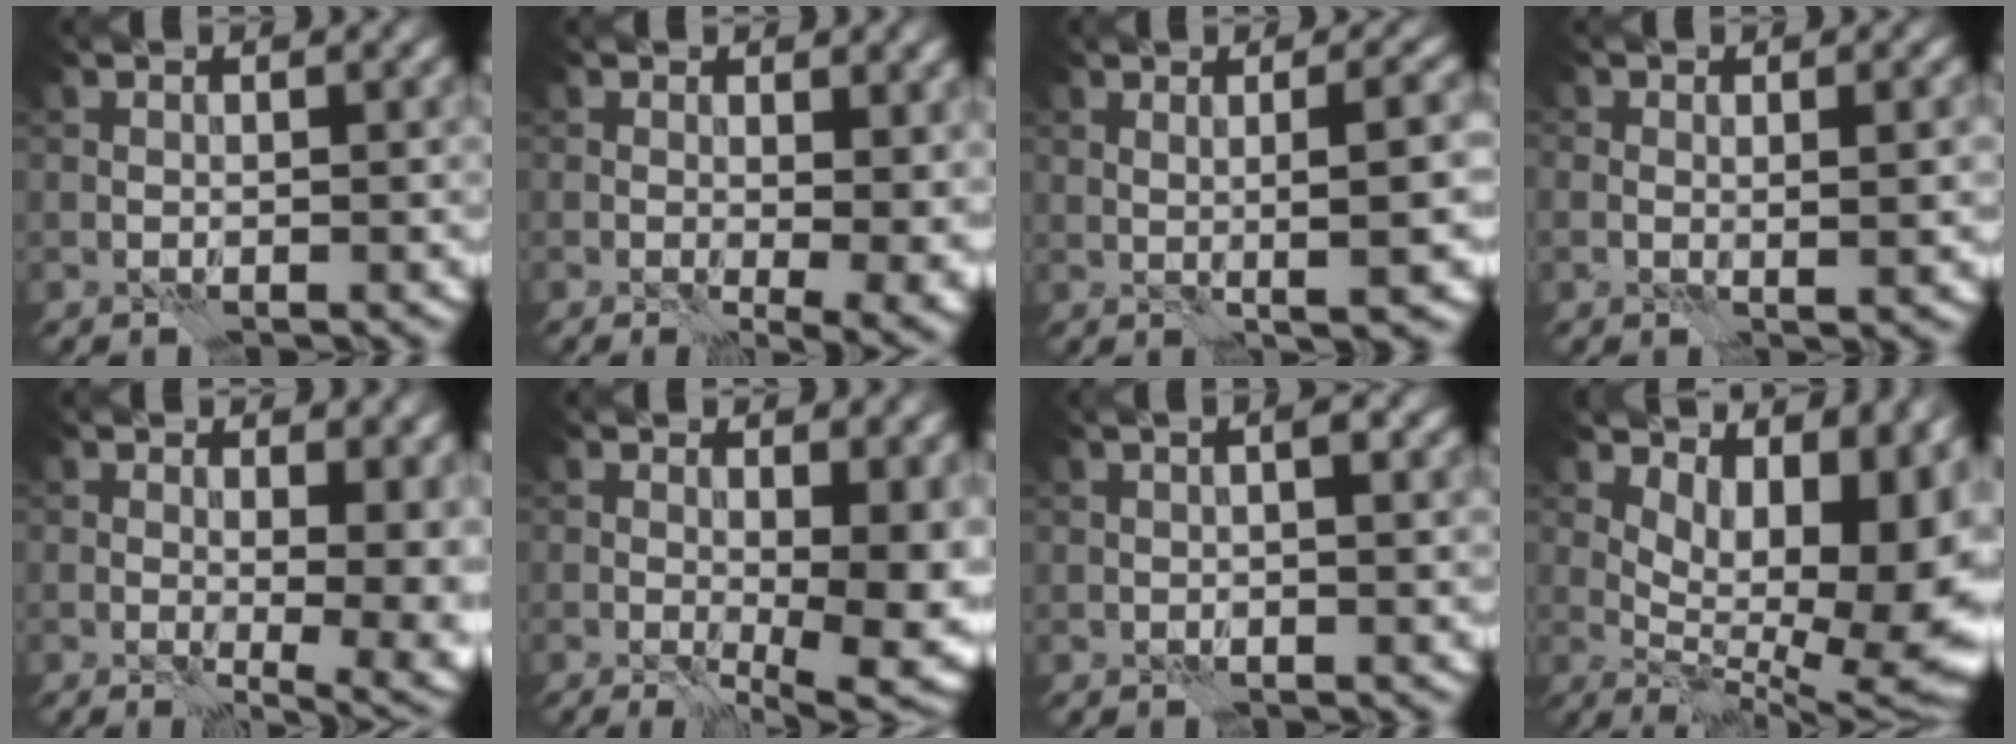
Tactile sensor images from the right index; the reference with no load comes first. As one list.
[{"total": 6.1, "force": [1.0, 2.8, 5.4], "torque": [-0.045, -0.011, 0.024]}, {"total": 4.9, "force": [0.3, 1.0, 4.8], "torque": [-0.062, 0.008, 0.005]}, {"total": 1.9, "force": [0.2, 0.7, 1.8], "torque": [-0.026, -0.001, 0.002]}, {"total": 8.4, "force": [1.5, 4.1, 7.2], "torque": [-0.047, 0.008, 0.026]}, {"total": 10.0, "force": [0.4, 4.2, 9.1], "torque": [-0.079, -0.008, 0.018]}, {"total": 2.4, "force": [0.3, 0.5, 2.4], "torque": [-0.021, -0.001, 0.000]}, {"total": 14.4, "force": [2.9, 6.4, 12.5], "torque": [-0.122, 0.012, 0.060]}]